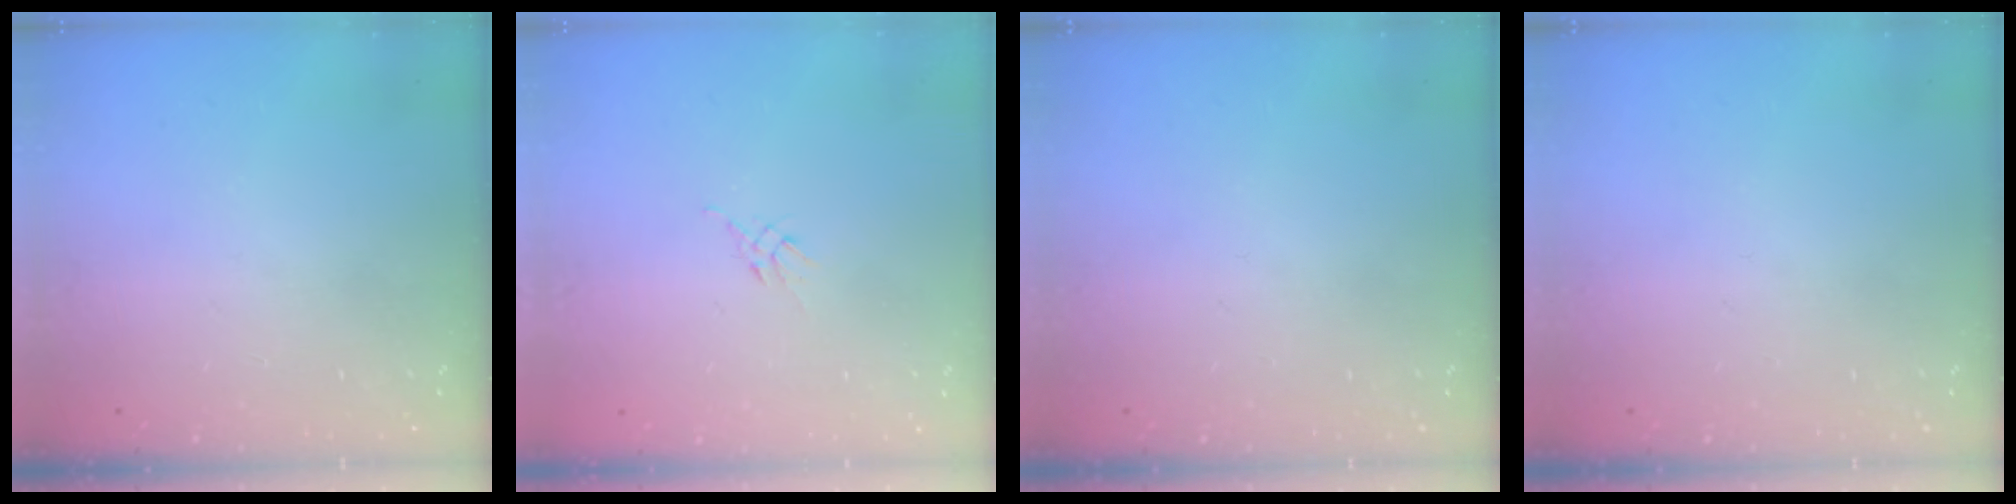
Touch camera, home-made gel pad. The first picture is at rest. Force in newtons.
{"total": 2.6, "press": 2.5, "slide": 0.7}
{"total": 0.0}
{"total": 0.0}